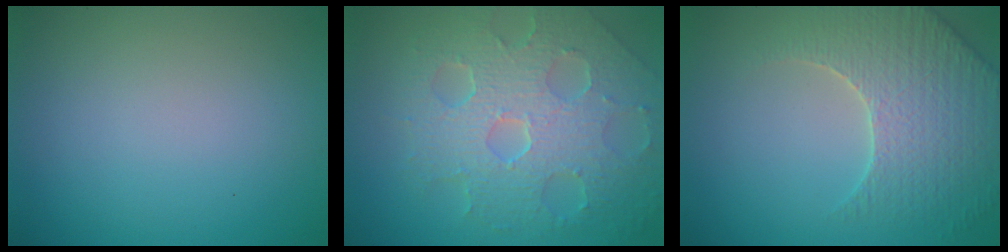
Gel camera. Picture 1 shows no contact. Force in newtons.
{"total": 8.5, "press": 5.9, "slide": 6.1}
{"total": 4.9, "press": 4.7, "slide": 1.1}